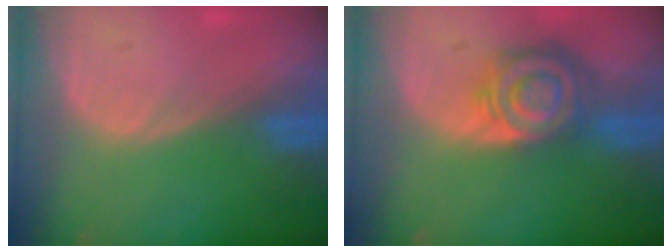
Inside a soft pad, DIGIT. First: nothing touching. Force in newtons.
{"total": 8.5, "press": 7.4, "slide": 4.3}